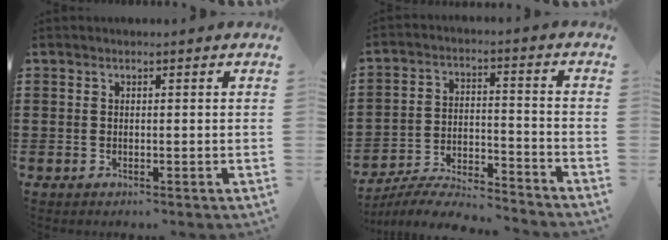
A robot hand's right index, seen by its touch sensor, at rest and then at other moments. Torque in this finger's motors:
{"motor_torque": [0.06, 0.26, -0.23, -0.09]}